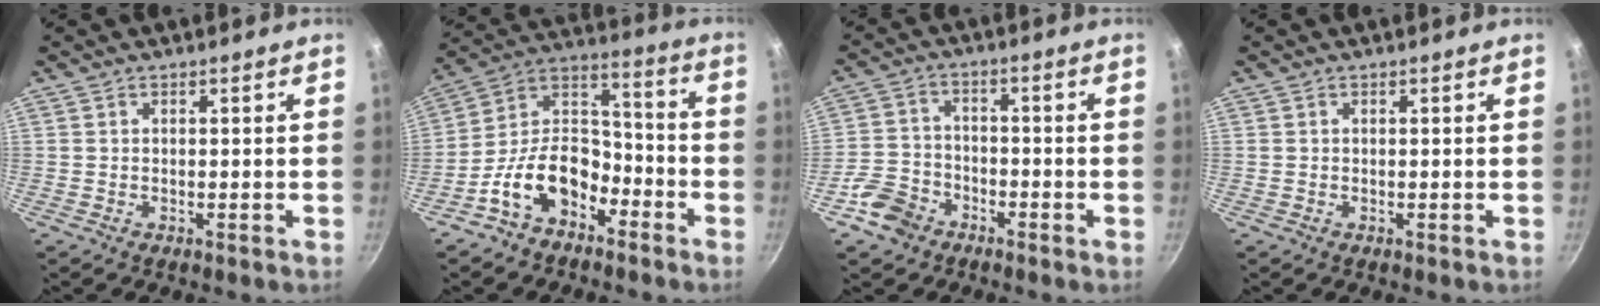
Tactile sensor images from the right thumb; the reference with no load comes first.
{"total": 15.0, "force": [-7.7, 9.4, 8.8], "torque": [-0.118, 0.083, -0.156]}
{"total": 7.4, "force": [-4.3, 5.3, 2.7], "torque": [-0.039, 0.037, -0.089]}
{"total": 0.0}